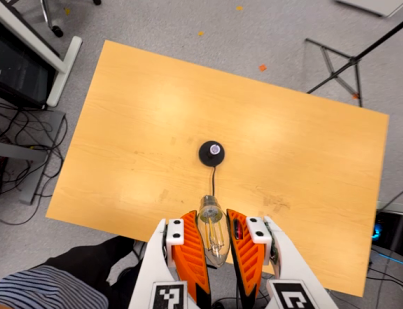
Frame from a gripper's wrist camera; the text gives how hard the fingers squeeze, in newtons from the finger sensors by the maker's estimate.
{"total": 21.2, "left": 24.2, "right": 18.1}